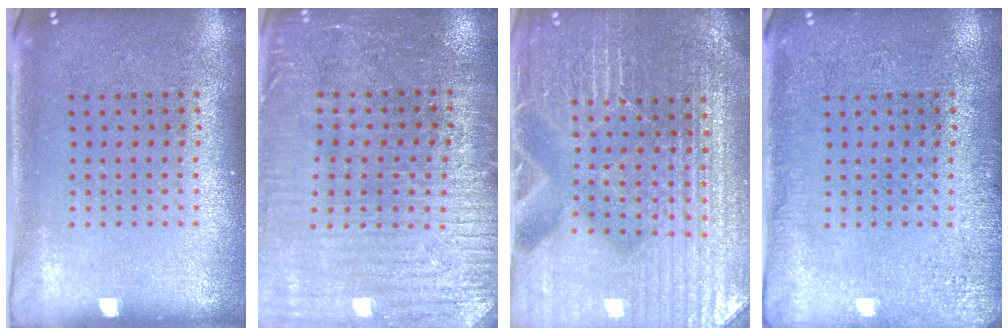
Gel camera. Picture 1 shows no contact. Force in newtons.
{"total": 3.1, "press": 3.0, "slide": 0.9}
{"total": 5.0, "press": 4.7, "slide": 1.7}
{"total": 2.3, "press": 2.2, "slide": 0.3}